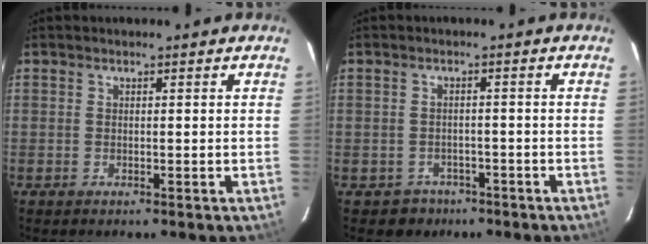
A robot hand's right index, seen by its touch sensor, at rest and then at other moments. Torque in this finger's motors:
{"motor_torque": [-0.14, 0.03, -0.13, -0.09]}